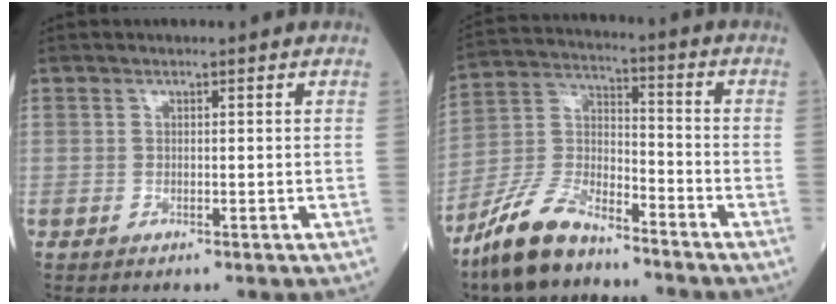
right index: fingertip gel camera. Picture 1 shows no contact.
{"total": 11.9, "force": [-9.6, 4.1, 5.8], "torque": [-0.130, 0.003, -0.189]}